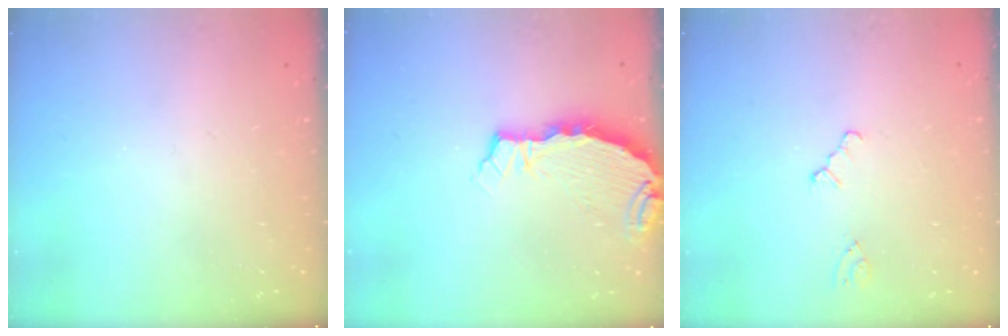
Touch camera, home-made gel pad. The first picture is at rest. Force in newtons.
{"total": 5.7, "press": 5.7, "slide": 0.4}
{"total": 0.5, "press": 0.5, "slide": 0.2}